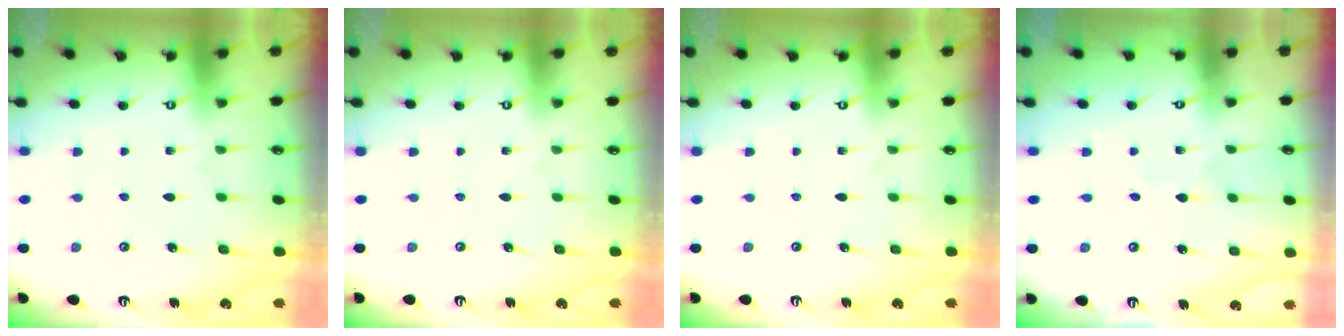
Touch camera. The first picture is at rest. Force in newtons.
{"total": 0.0}
{"total": 0.0}
{"total": 2.7, "press": 2.6, "slide": 0.3}